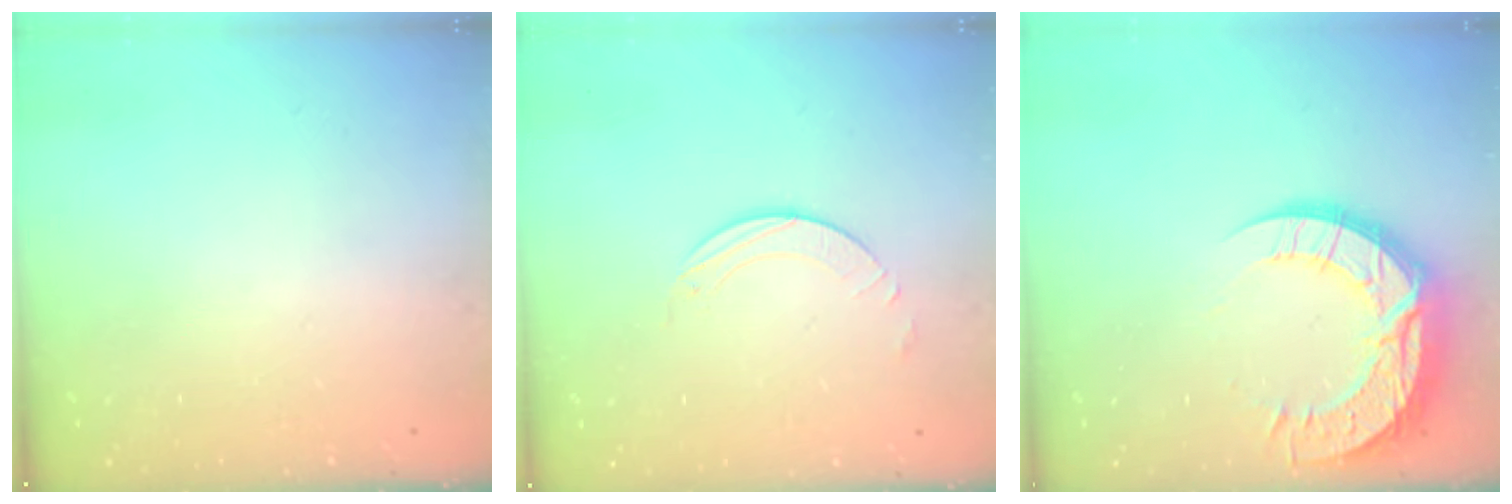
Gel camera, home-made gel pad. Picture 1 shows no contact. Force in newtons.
{"total": 1.7, "press": 1.7, "slide": 0.2}
{"total": 16.3, "press": 16.3, "slide": 1.4}